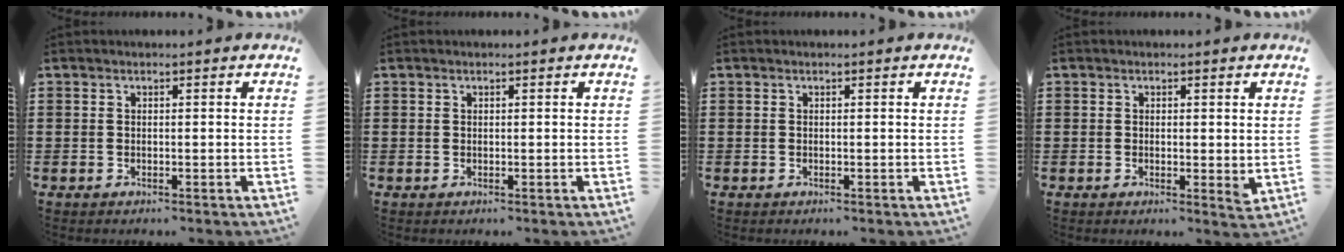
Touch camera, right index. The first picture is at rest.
{"total": 0.0}
{"total": 0.0}
{"total": 1.6, "force": [0.2, 0.6, 1.5], "torque": [-0.028, 0.003, 0.003]}